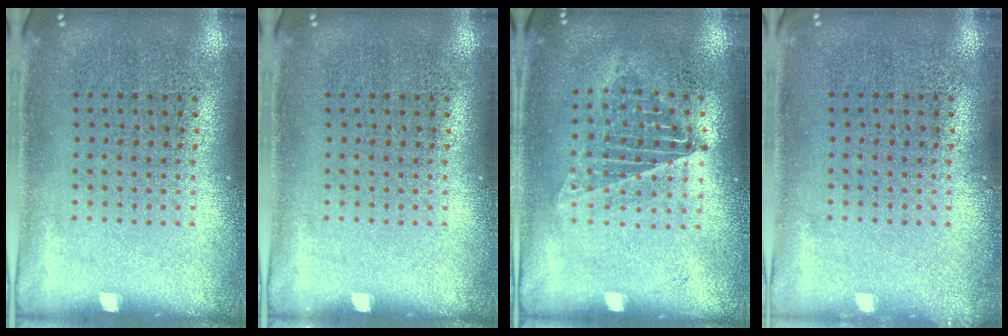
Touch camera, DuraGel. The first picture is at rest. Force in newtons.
{"total": 0.0}
{"total": 1.0, "press": 1.0, "slide": 0.2}
{"total": 0.6, "press": 0.6, "slide": 0.2}